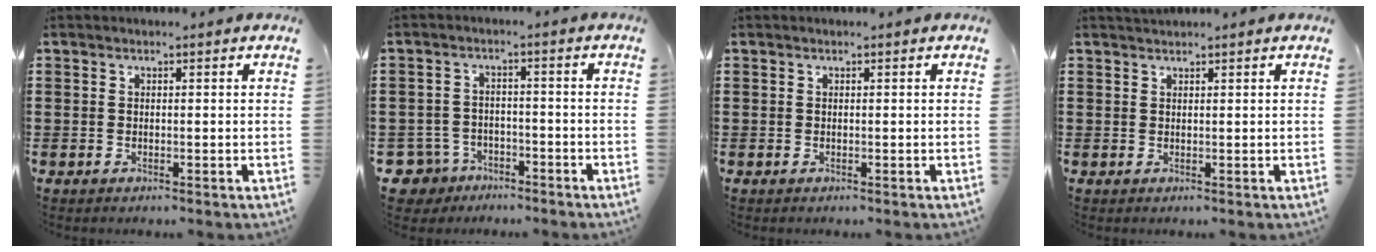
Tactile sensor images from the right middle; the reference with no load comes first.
{"total": 4.3, "force": [-3.5, 2.2, 0.9], "torque": [-0.051, -0.002, -0.081]}
{"total": 0.0}
{"total": 0.9, "force": [0.9, 0.1, 0.1], "torque": [-0.004, 0.000, 0.018]}